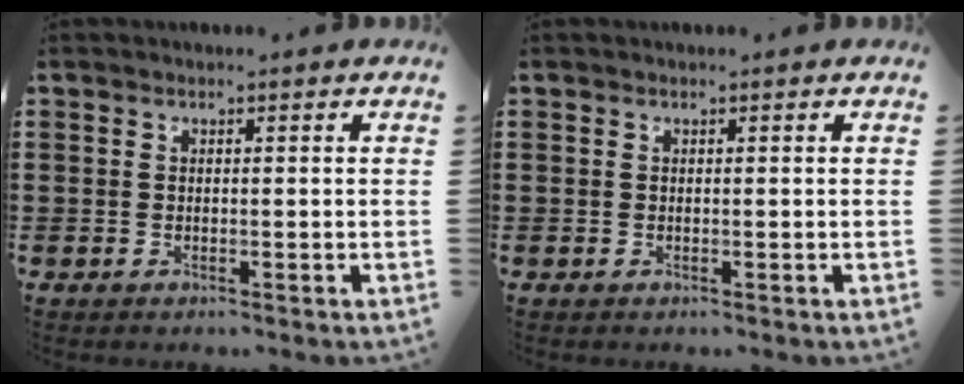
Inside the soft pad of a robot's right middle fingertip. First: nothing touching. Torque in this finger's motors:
{"motor_torque": [-0.03, 0.03, 0.01, 0.00]}